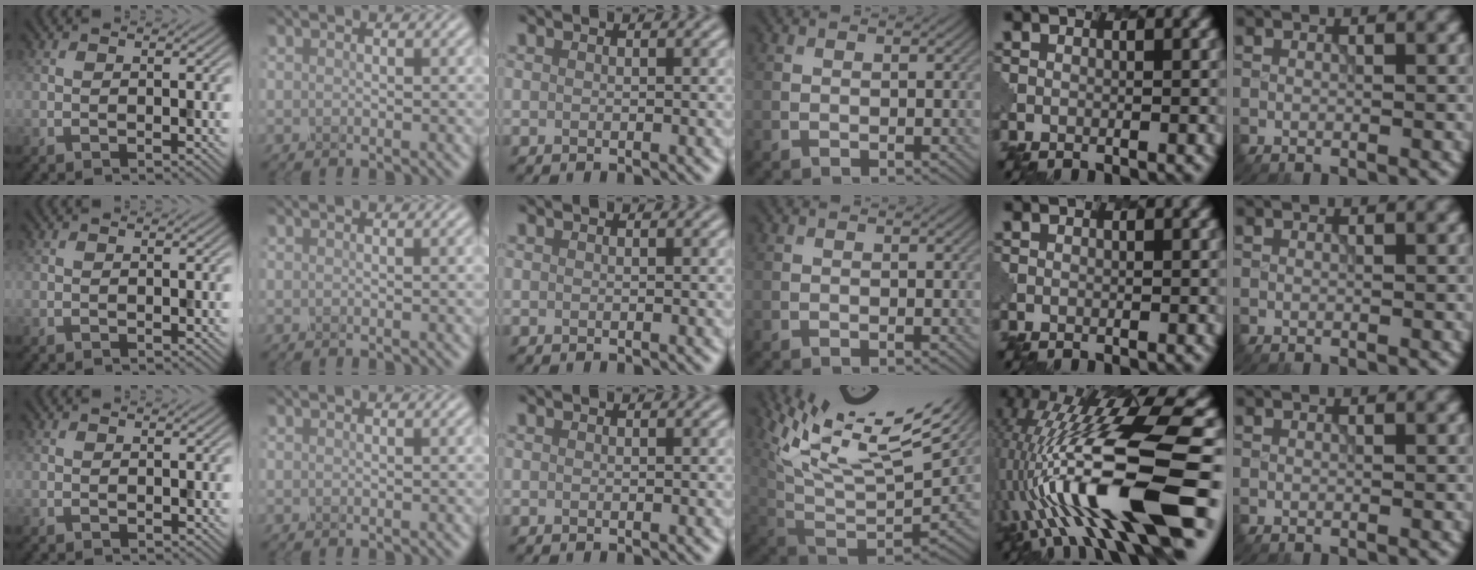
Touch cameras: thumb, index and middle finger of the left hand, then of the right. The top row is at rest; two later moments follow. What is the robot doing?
{"motion": "unscrew", "object": "spray bottle"}